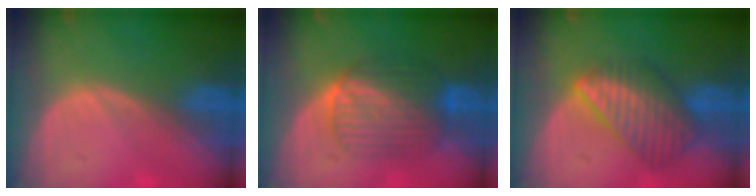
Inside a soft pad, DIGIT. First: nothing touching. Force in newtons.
{"total": 7.3, "press": 7.3, "slide": 0.3}
{"total": 8.2, "press": 7.3, "slide": 3.7}